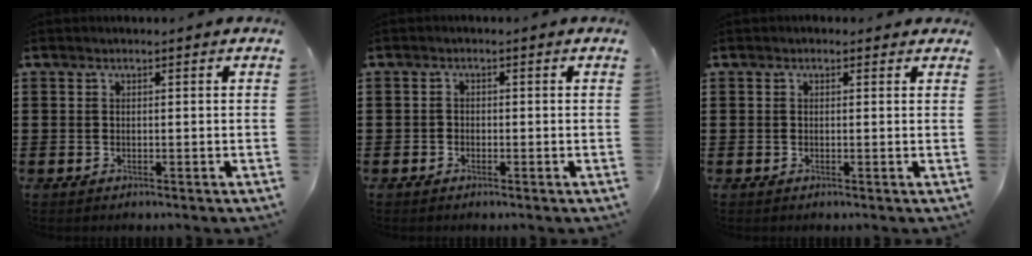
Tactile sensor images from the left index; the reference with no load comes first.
{"total": 1.0, "force": [-0.8, 0.7, 0.1], "torque": [-0.006, 0.003, -0.017]}
{"total": 0.8, "force": [0.1, 0.8, 0.2], "torque": [-0.006, 0.007, 0.001]}